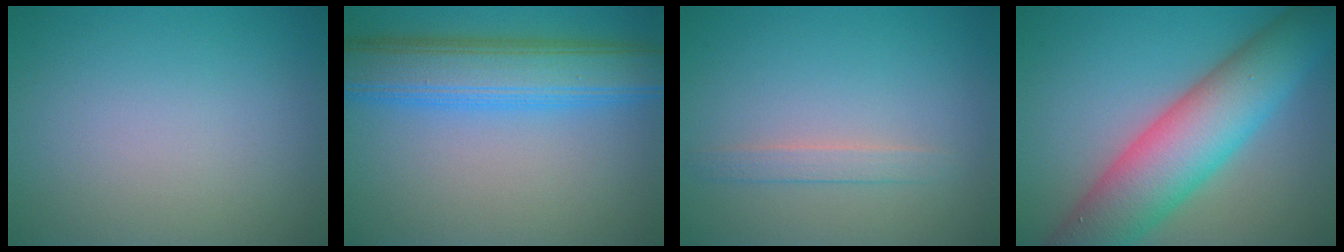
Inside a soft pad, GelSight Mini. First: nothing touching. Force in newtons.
{"total": 9.2, "press": 9.2, "slide": 0.3}
{"total": 1.5, "press": 1.5, "slide": 0.1}
{"total": 10.0, "press": 10.0, "slide": 0.5}